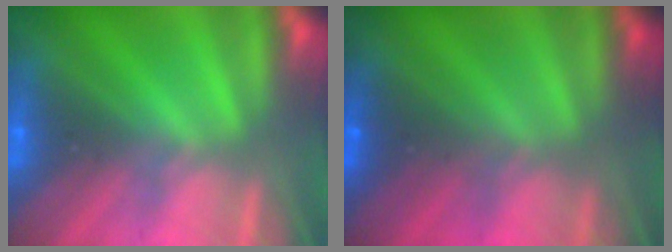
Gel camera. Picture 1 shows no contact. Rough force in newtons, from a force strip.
{"total": 1.9}